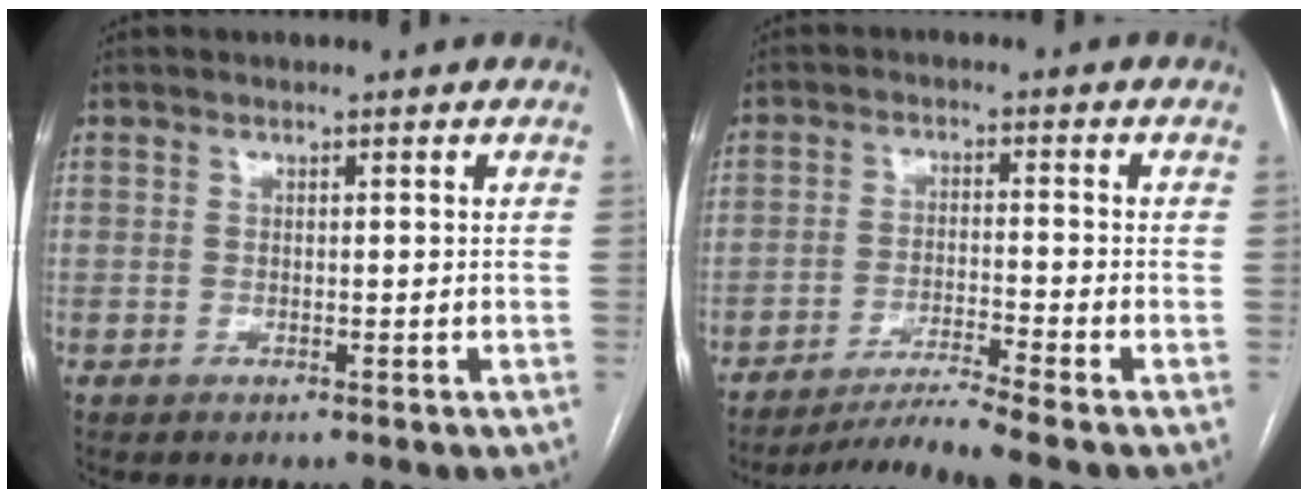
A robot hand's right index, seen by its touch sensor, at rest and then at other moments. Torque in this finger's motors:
{"motor_torque": [0.82, -0.57, 0.01, 0.04]}